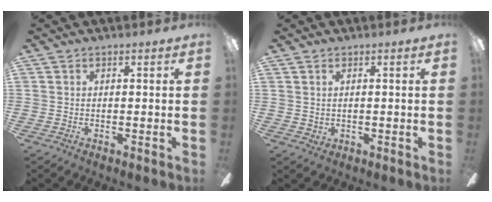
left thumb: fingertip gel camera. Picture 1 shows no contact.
{"total": 1.1, "force": [0.7, 0.8, 0.2], "torque": [-0.006, 0.003, 0.013]}